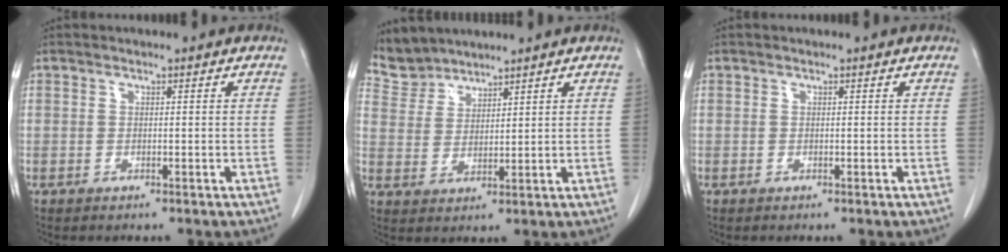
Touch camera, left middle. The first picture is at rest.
{"total": 4.8, "force": [4.7, 1.1, -0.6], "torque": [0.004, 0.010, 0.104]}
{"total": 0.0}